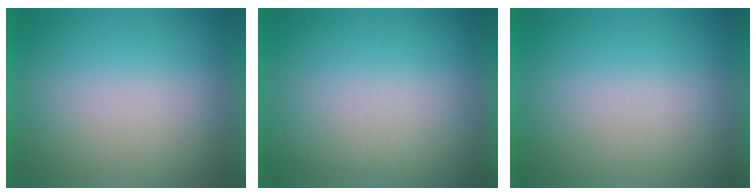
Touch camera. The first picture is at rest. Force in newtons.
{"total": 2.9}
{"total": 0.0}